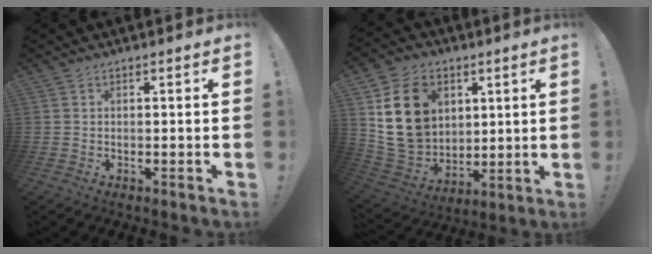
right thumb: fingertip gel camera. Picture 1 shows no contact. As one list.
[{"total": 19.5, "force": [6.7, 15.2, 10.1], "torque": [-0.187, -0.031, 0.131]}]